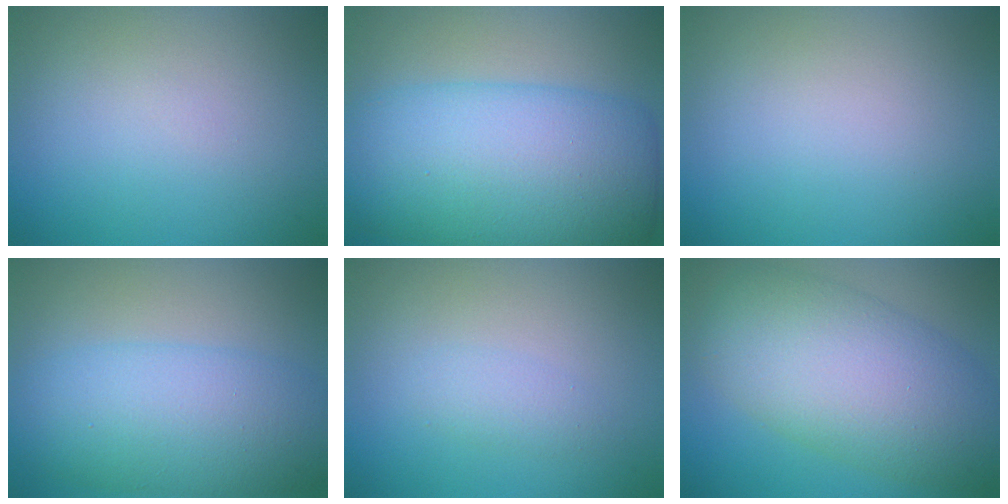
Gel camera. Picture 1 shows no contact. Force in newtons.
{"total": 12.9, "press": 12.9, "slide": 0.1}
{"total": 0.0}
{"total": 7.8, "press": 7.8, "slide": 0.3}
{"total": 1.4, "press": 1.4, "slide": 0.0}
{"total": 10.2, "press": 10.2, "slide": 0.3}